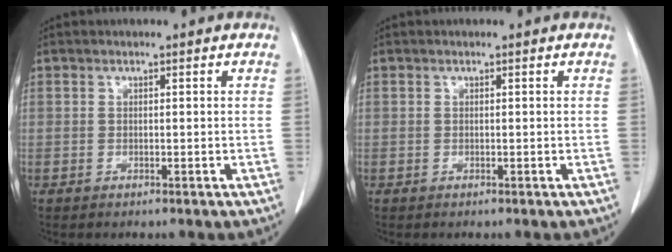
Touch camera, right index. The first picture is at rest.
{"total": 0.0}